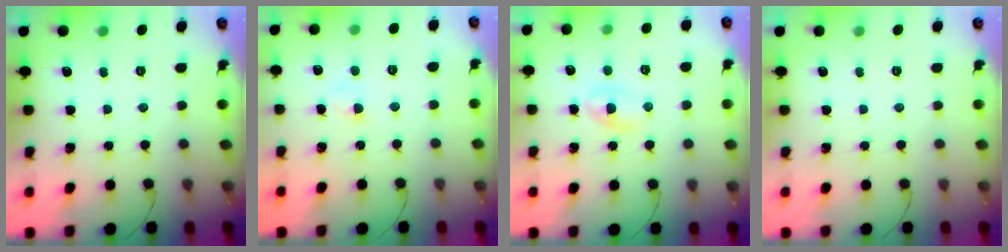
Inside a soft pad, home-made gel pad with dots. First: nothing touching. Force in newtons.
{"total": 2.4, "press": 2.2, "slide": 1.0}
{"total": 1.9, "press": 1.7, "slide": 0.8}
{"total": 0.0}